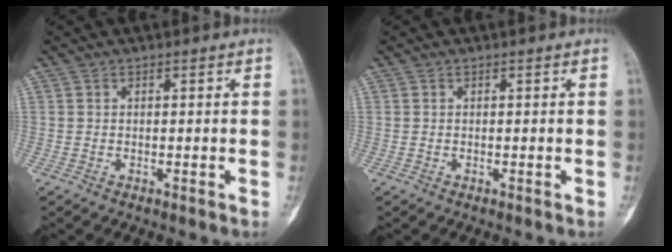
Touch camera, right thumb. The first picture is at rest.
{"total": 0.0}